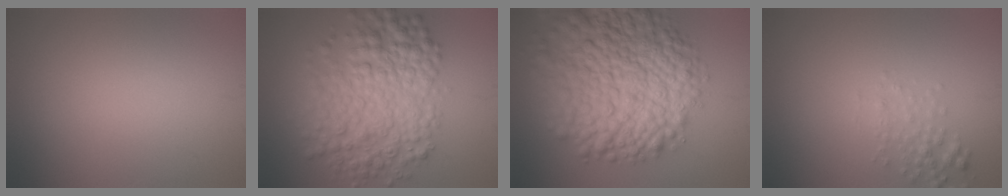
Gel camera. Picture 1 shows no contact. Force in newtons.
{"total": 8.1, "press": 8.1, "slide": 0.1}
{"total": 12.8, "press": 12.8, "slide": 0.4}
{"total": 1.6, "press": 1.6, "slide": 0.1}